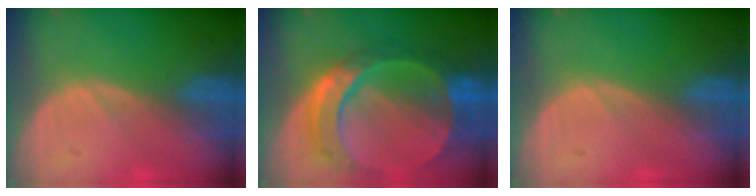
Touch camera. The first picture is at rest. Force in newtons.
{"total": 10.9, "press": 9.2, "slide": 5.8}
{"total": 0.0}